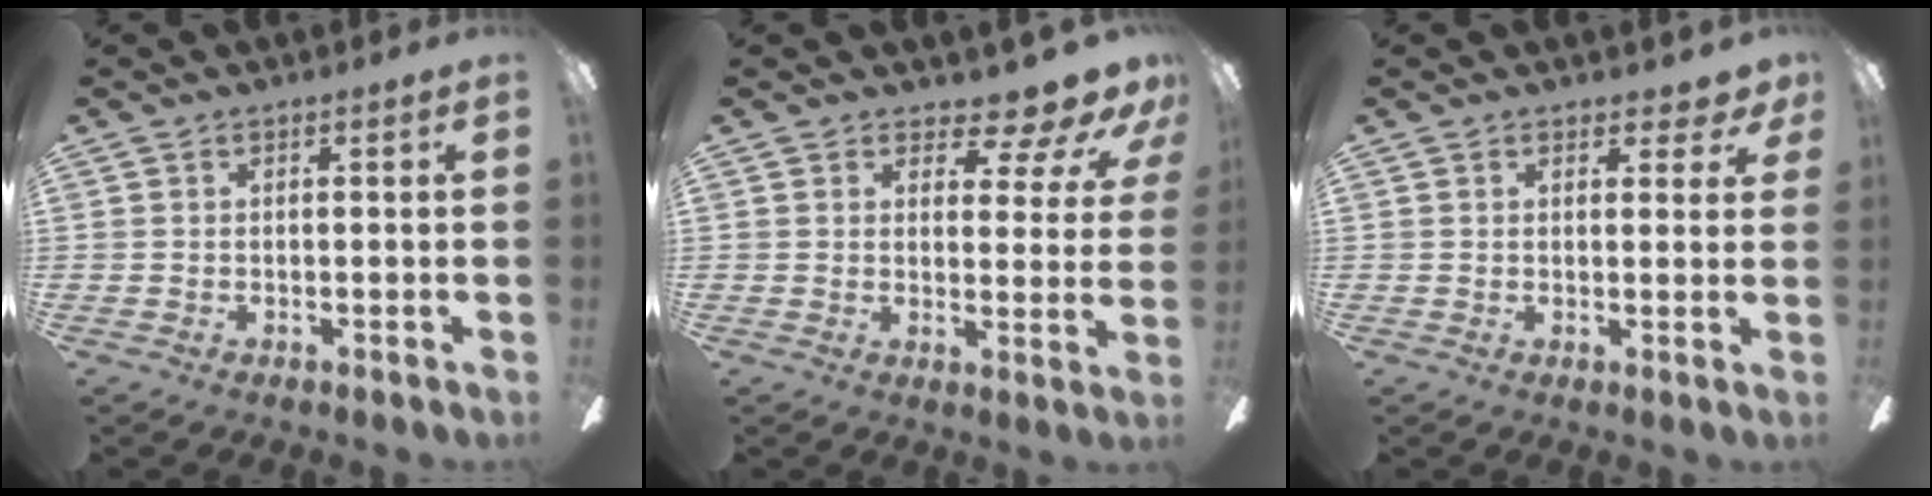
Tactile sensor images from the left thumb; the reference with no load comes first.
{"total": 9.2, "force": [7.4, 3.4, 4.4], "torque": [-0.043, -0.061, 0.129]}
{"total": 2.8, "force": [2.0, 1.5, 1.3], "torque": [-0.005, -0.009, 0.033]}